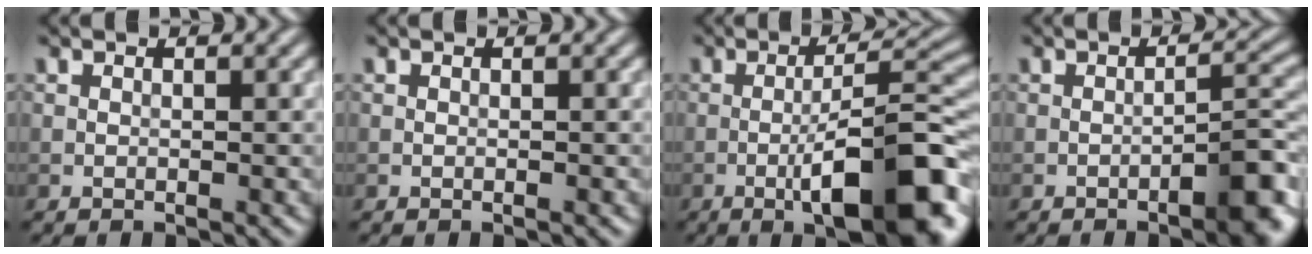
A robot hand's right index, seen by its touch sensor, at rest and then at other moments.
{"total": 0.0}
{"total": 10.9, "force": [-4.2, 2.9, 9.7], "torque": [-0.141, 0.008, -0.068]}
{"total": 4.6, "force": [-2.5, 1.0, 3.7], "torque": [-0.051, 0.011, -0.038]}